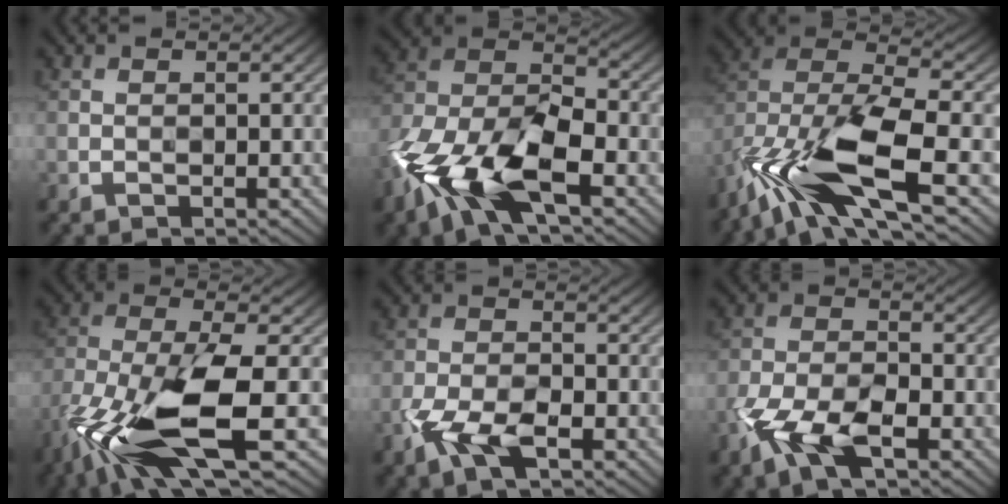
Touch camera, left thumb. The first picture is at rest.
{"total": 14.7, "force": [-7.7, 7.3, 10.2], "torque": [-0.226, -0.022, -0.165]}
{"total": 15.6, "force": [-8.0, 6.1, 11.9], "torque": [-0.270, -0.026, -0.148]}
{"total": 13.2, "force": [-6.0, 3.8, 11.1], "torque": [-0.236, -0.015, -0.118]}
{"total": 6.2, "force": [-3.2, 3.0, 4.3], "torque": [-0.090, -0.001, -0.073]}
{"total": 8.1, "force": [-4.2, 4.0, 5.6], "torque": [-0.121, -0.001, -0.093]}